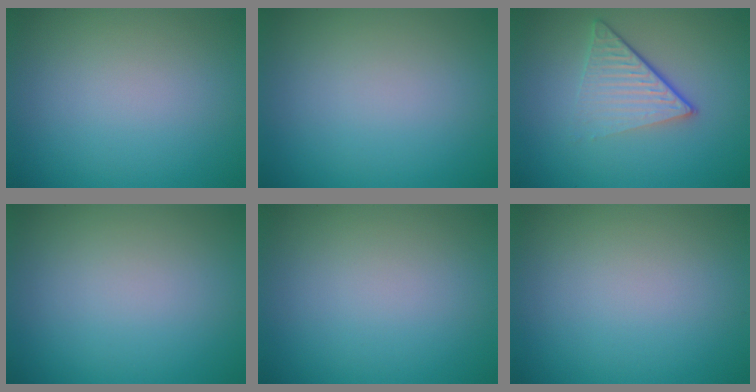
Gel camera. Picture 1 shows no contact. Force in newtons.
{"total": 0.0}
{"total": 4.9, "press": 3.0, "slide": 3.9}
{"total": 0.0}
{"total": 0.0}
{"total": 0.0}